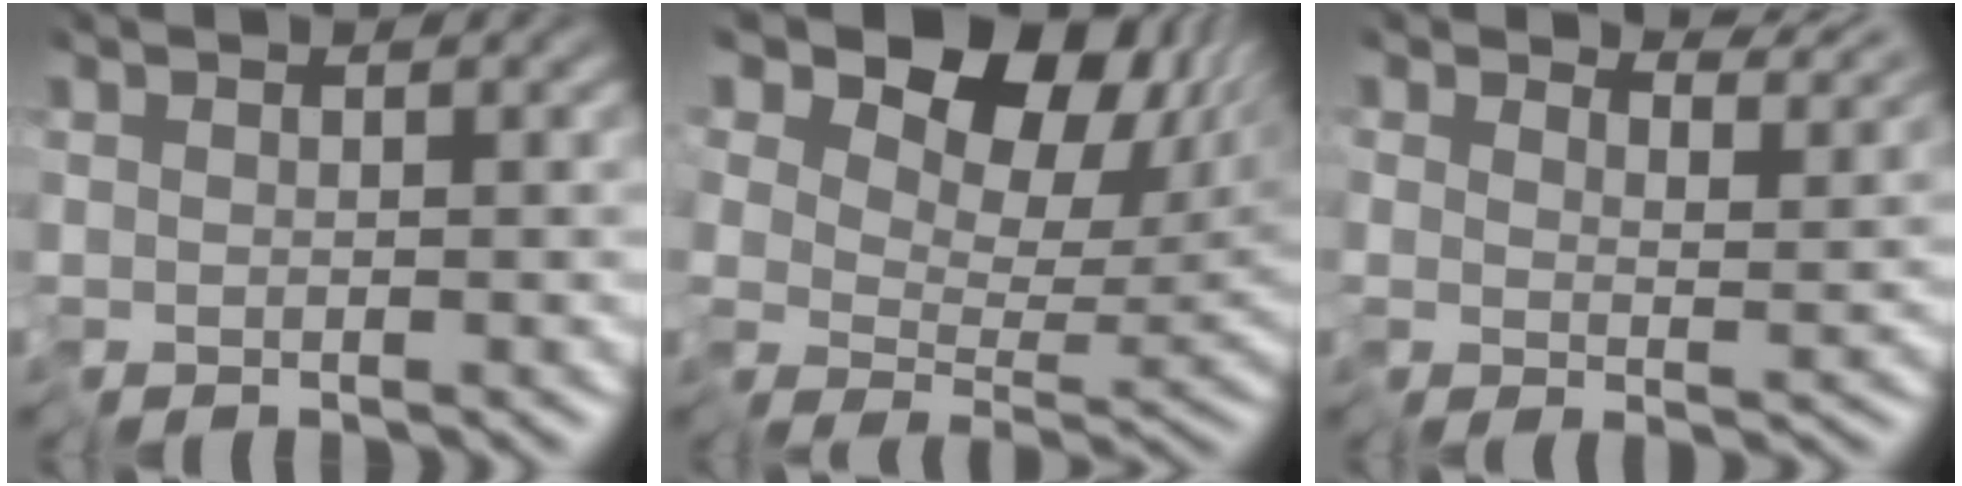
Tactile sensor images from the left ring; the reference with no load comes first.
{"total": 11.3, "force": [6.3, 6.8, 6.4], "torque": [-0.087, 0.011, 0.100]}
{"total": 4.6, "force": [4.6, 0.1, 0.8], "torque": [-0.012, 0.006, 0.068]}